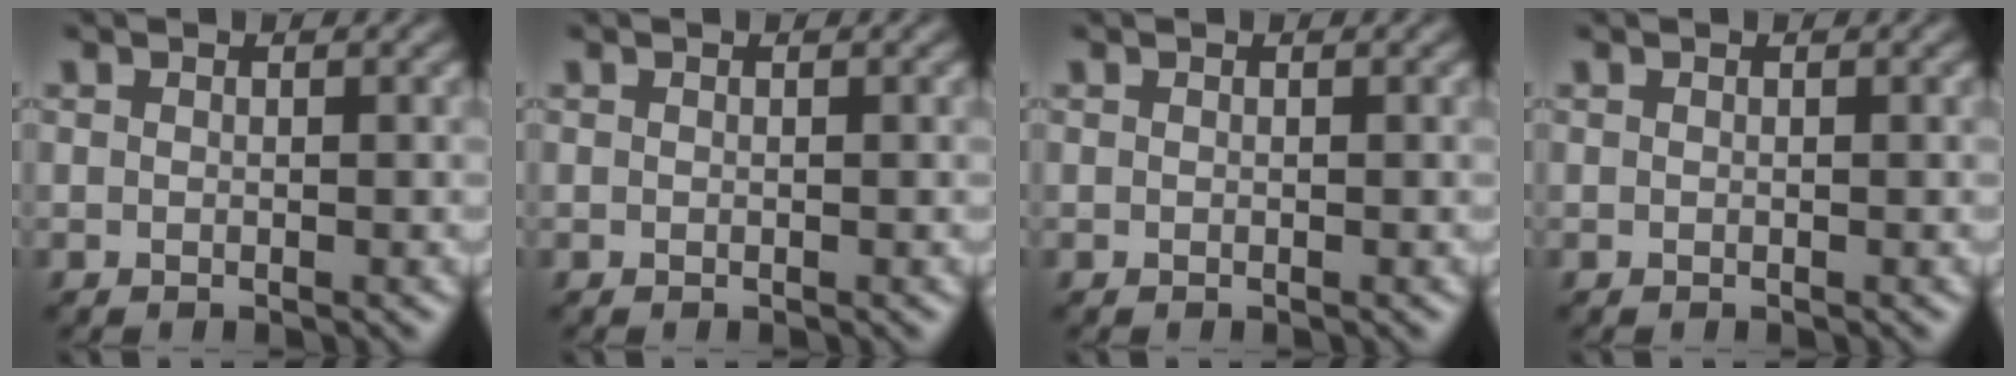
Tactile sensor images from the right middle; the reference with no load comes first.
{"total": 0.0}
{"total": 0.0}
{"total": 0.0}